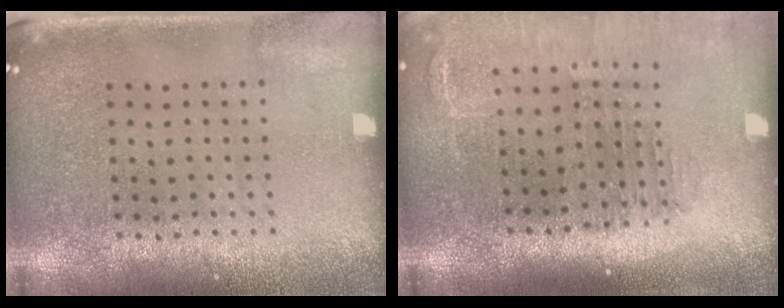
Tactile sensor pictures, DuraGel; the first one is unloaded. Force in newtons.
{"total": 1.4, "press": 1.3, "slide": 0.3}